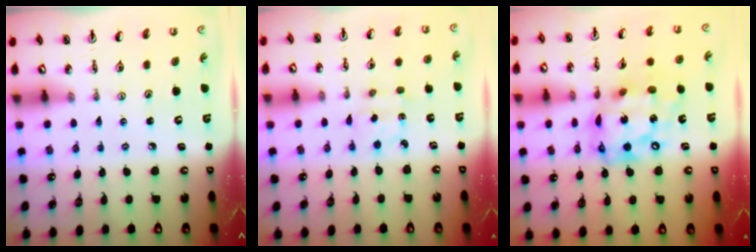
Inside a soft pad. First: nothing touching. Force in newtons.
{"total": 2.4, "press": 2.4, "slide": 0.6}
{"total": 18.9, "press": 18.9, "slide": 1.3}